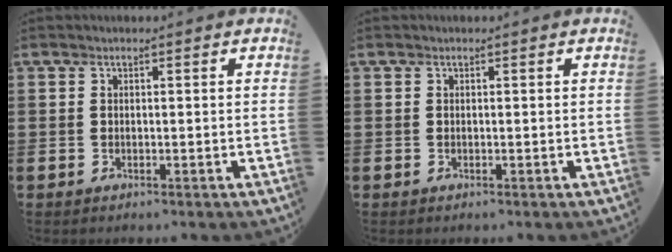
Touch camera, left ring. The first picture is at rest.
{"total": 0.0}